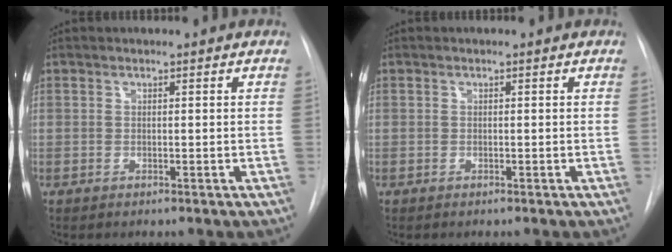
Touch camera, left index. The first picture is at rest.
{"total": 0.0}